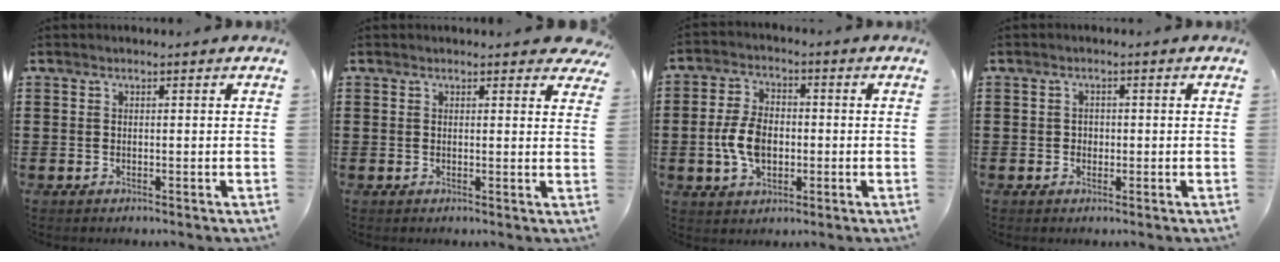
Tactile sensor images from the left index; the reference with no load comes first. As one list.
[{"total": 1.7, "force": [1.5, 0.5, 0.5], "torque": [-0.007, 0.002, 0.029]}, {"total": 7.1, "force": [-1.1, 4.5, 5.5], "torque": [-0.133, 0.002, -0.027]}, {"total": 1.1, "force": [0.0, 1.0, 0.4], "torque": [-0.012, 0.006, -0.002]}]